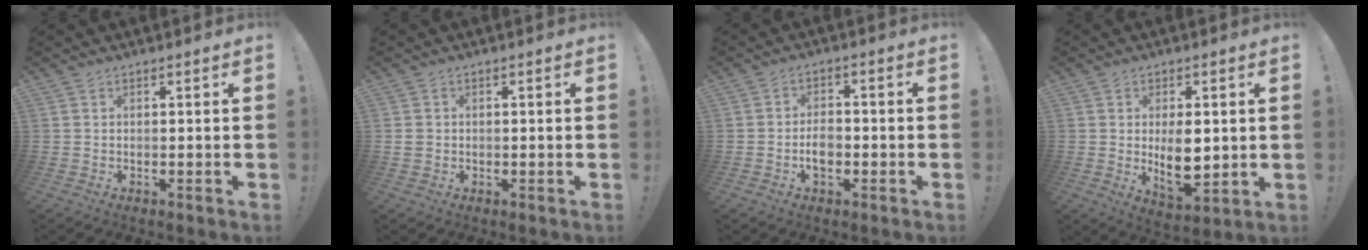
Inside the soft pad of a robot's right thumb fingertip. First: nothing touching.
{"total": 1.8, "force": [0.2, 1.7, 0.7], "torque": [-0.005, 0.001, 0.003]}
{"total": 4.8, "force": [-1.6, 3.0, 3.4], "torque": [-0.049, 0.002, -0.032]}
{"total": 10.3, "force": [0.8, 5.3, 8.8], "torque": [-0.124, -0.018, 0.016]}